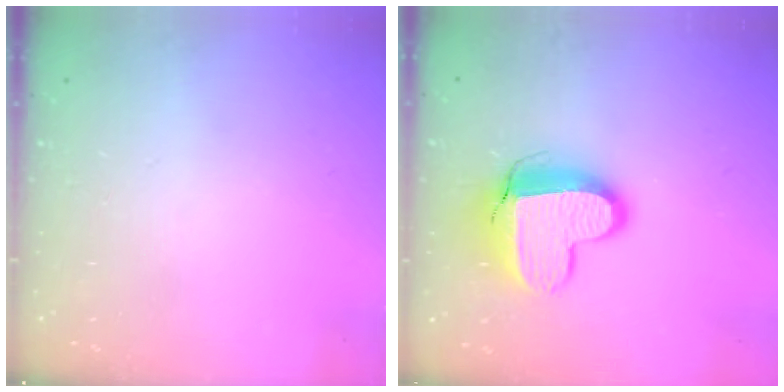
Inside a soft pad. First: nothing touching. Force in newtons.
{"total": 13.3, "press": 13.3, "slide": 0.9}